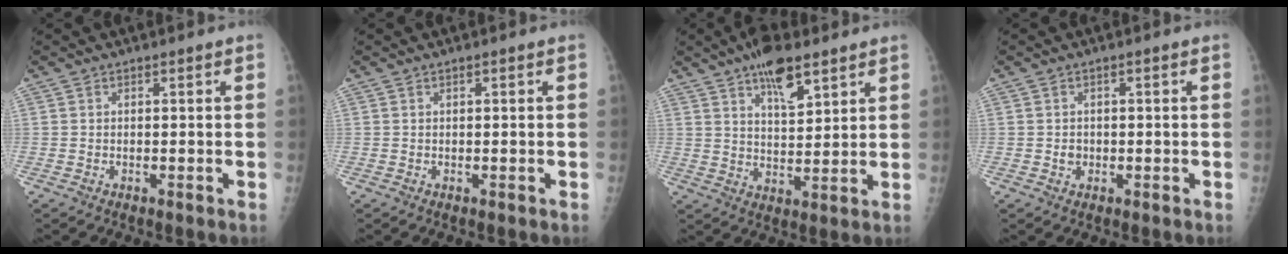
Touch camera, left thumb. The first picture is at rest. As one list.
[{"total": 0.0}, {"total": 9.8, "force": [6.2, 3.6, 6.6], "torque": [-0.090, -0.030, 0.103]}, {"total": 1.5, "force": [-0.3, 1.4, 0.7], "torque": [-0.003, 0.004, -0.003]}]